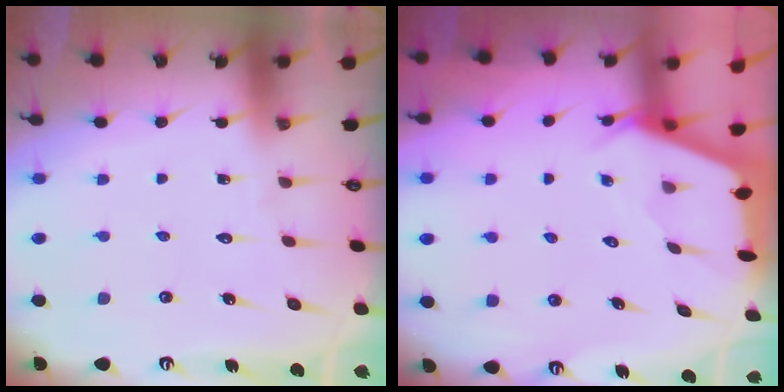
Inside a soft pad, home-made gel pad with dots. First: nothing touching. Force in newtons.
{"total": 2.4, "press": 2.4, "slide": 0.3}